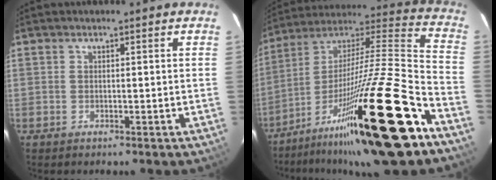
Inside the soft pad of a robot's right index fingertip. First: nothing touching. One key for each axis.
{"total": 33.8, "fx": -20.8, "fy": 3.1, "fz": 26.5, "tx": -0.421, "ty": -0.040, "tz": -0.351}